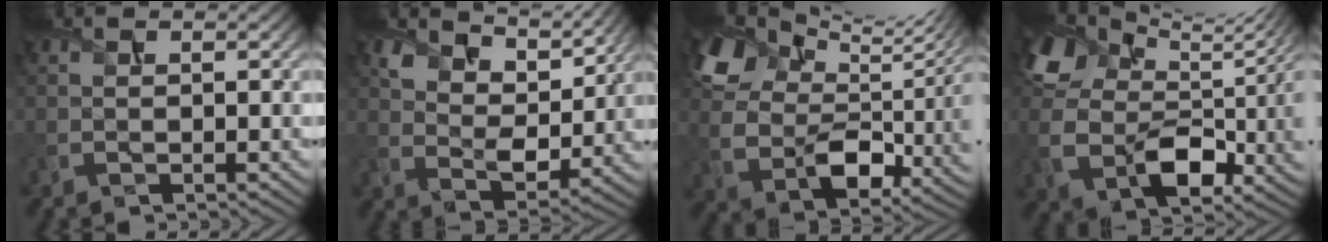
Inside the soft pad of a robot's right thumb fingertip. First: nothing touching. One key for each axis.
{"total": 8.8, "fx": 6.3, "fy": 4.4, "fz": 4.4, "tx": -0.101, "ty": -0.005, "tz": 0.110}
{"total": 13.9, "fx": 6.8, "fy": 8.1, "fz": 9.0, "tx": -0.204, "ty": 0.003, "tz": 0.133}
{"total": 12.5, "fx": 3.9, "fy": 8.2, "fz": 8.6, "tx": -0.199, "ty": -0.018, "tz": 0.079}